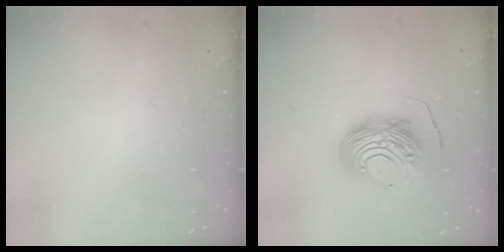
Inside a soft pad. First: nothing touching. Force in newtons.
{"total": 12.8, "press": 12.7, "slide": 1.1}